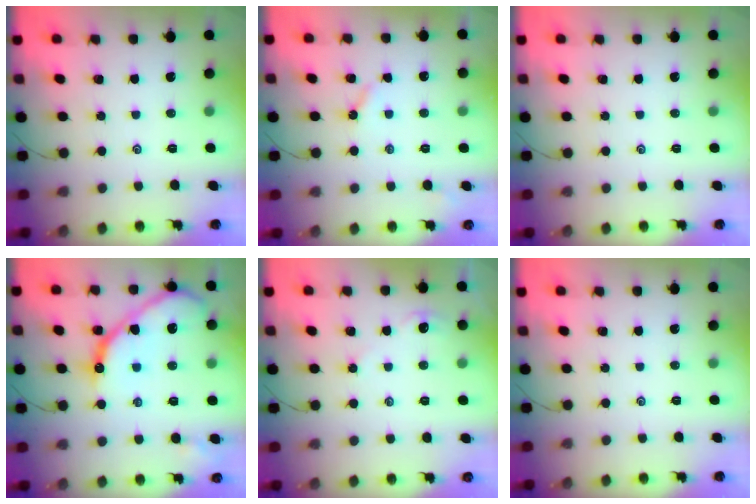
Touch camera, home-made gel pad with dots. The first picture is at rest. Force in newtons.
{"total": 3.5, "press": 3.4, "slide": 0.7}
{"total": 0.0}
{"total": 15.1, "press": 15.0, "slide": 1.6}
{"total": 1.8, "press": 1.8, "slide": 0.2}
{"total": 0.0}